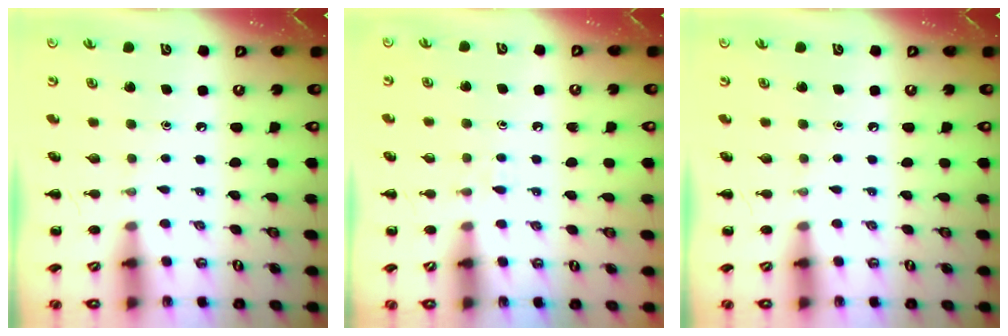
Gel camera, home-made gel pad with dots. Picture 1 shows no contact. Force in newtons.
{"total": 3.0, "press": 2.7, "slide": 1.2}
{"total": 0.0}